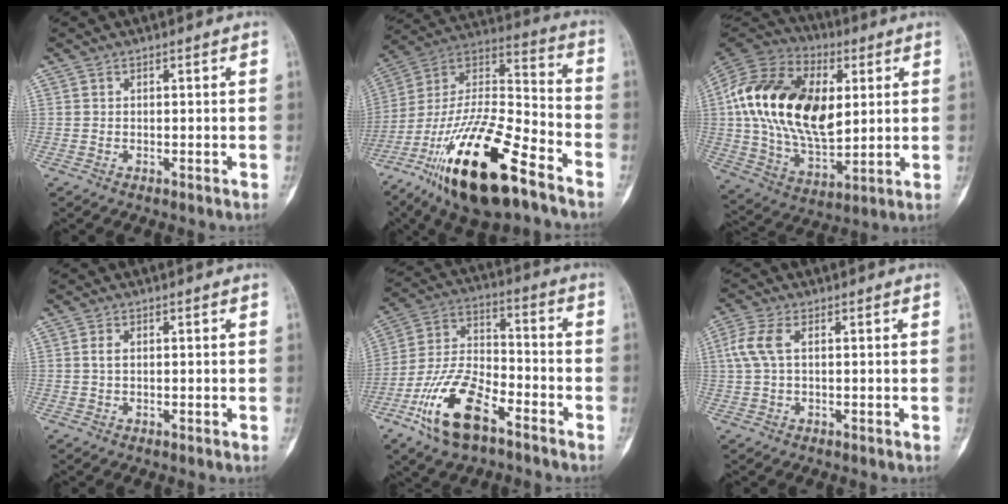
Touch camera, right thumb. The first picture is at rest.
{"total": 26.5, "force": [-15.6, 8.6, 19.6], "torque": [-0.382, 0.061, -0.275]}
{"total": 27.6, "force": [4.8, 16.6, 21.5], "torque": [-0.400, -0.007, 0.080]}
{"total": 1.3, "force": [0.2, 0.7, 1.1], "torque": [-0.019, 0.003, 0.005]}
{"total": 15.9, "force": [-8.7, 7.1, 11.2], "torque": [-0.214, 0.052, -0.168]}
{"total": 5.0, "force": [1.0, 2.4, 4.2], "torque": [-0.122, 0.016, 0.018]}